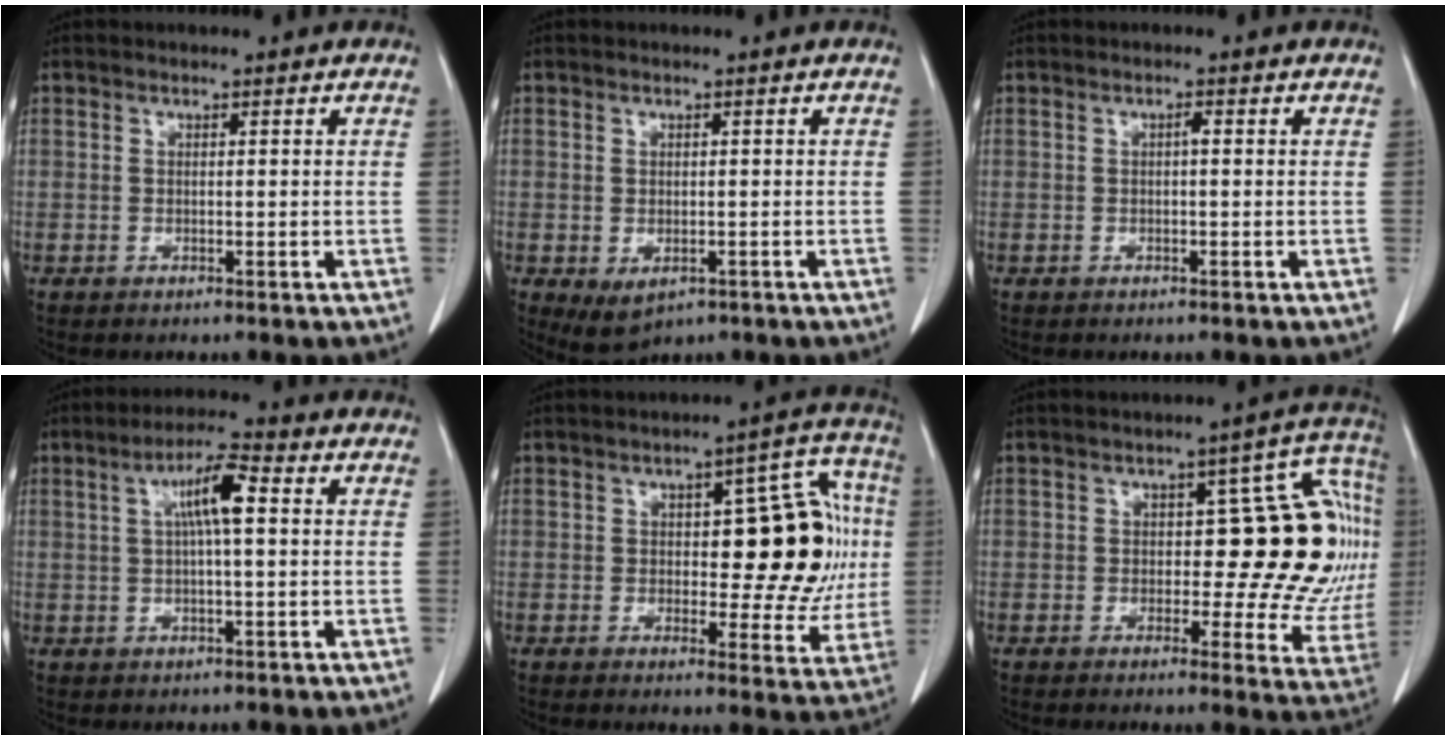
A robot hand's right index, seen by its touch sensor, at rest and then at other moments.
{"total": 4.1, "force": [-1.6, 2.7, 2.6], "torque": [-0.043, -0.004, -0.010]}
{"total": 0.9, "force": [0.1, 0.2, 0.9], "torque": [-0.012, 0.004, 0.001]}
{"total": 6.9, "force": [1.5, 0.9, 6.6], "torque": [-0.117, 0.017, 0.024]}
{"total": 15.6, "force": [1.4, 6.5, 14.2], "torque": [-0.152, 0.035, 0.023]}
{"total": 19.6, "force": [1.7, 8.0, 17.8], "torque": [-0.169, 0.036, 0.022]}